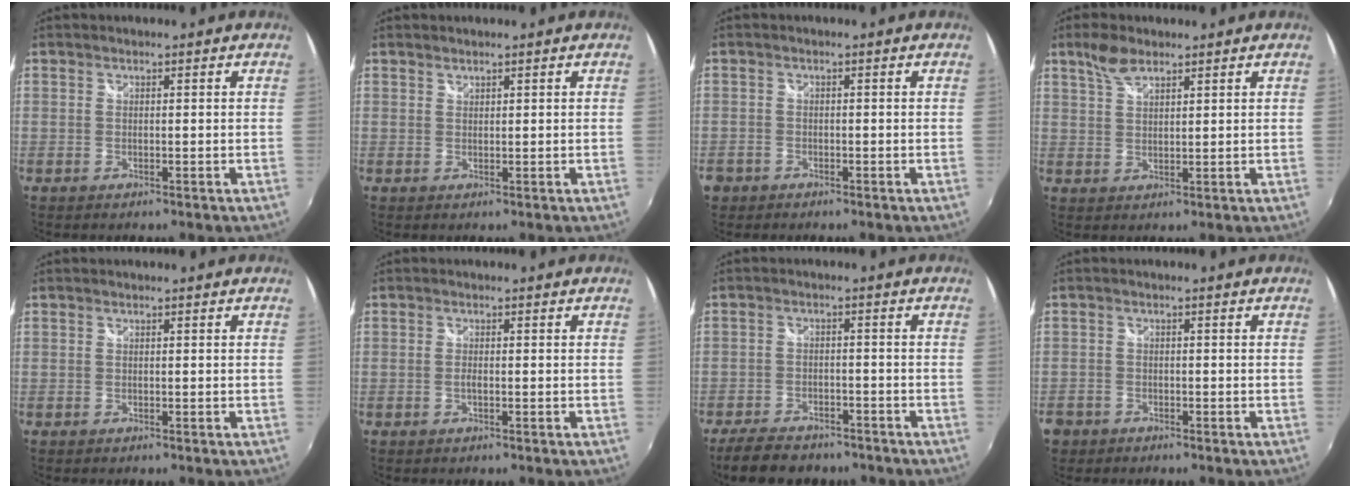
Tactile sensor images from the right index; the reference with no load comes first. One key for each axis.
{"total": 0.7, "fx": 0.6, "fy": 0.1, "fz": 0.1, "tx": 0.001, "ty": 0.001, "tz": 0.013}
{"total": 3.3, "fx": -2.0, "fy": 2.5, "fz": 0.9, "tx": -0.026, "ty": -0.001, "tz": -0.033}
{"total": 4.6, "fx": 3.2, "fy": 1.8, "fz": 2.6, "tx": -0.049, "ty": 0.008, "tz": 0.063}
{"total": 0.0}
{"total": 1.1, "fx": -0.3, "fy": 0.1, "fz": 1.0, "tx": -0.023, "ty": -0.001, "tz": -0.007}
{"total": 10.4, "fx": -8.4, "fy": 4.3, "fz": 4.3, "tx": -0.106, "ty": -0.008, "tz": -0.133}
{"total": 4.8, "fx": -2.8, "fy": 3.7, "fz": 1.3, "tx": -0.044, "ty": -0.001, "tz": -0.050}